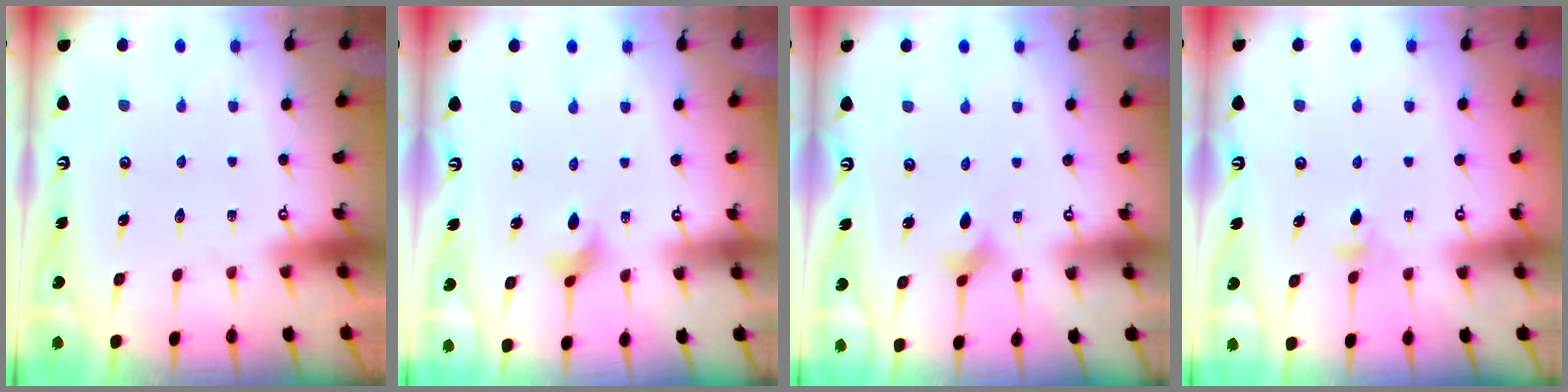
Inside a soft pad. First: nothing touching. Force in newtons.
{"total": 3.5, "press": 3.4, "slide": 0.7}
{"total": 3.0, "press": 2.9, "slide": 0.5}
{"total": 3.4, "press": 3.3, "slide": 0.8}